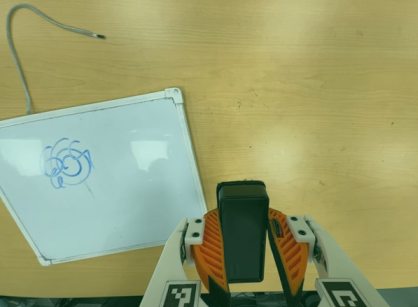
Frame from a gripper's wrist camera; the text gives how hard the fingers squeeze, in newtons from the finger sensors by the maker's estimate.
{"total": 8.9, "left": 7.7, "right": 10.1}